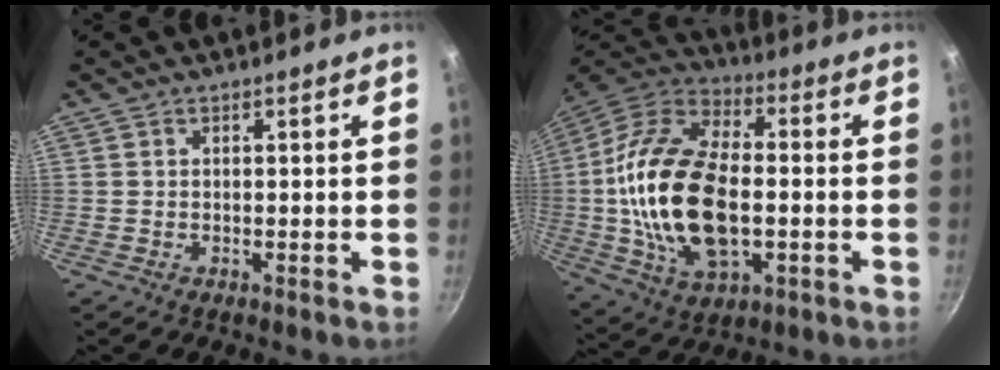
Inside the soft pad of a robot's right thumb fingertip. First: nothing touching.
{"total": 24.6, "force": [-1.9, 13.3, 20.6], "torque": [-0.405, 0.008, -0.032]}